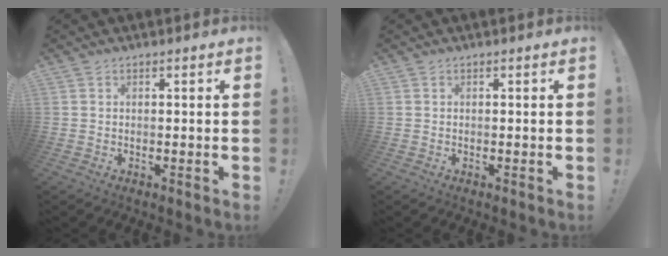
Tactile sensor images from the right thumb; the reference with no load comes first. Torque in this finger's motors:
{"motor_torque": [-0.11, 0.11, 0.00, 0.00, 0.00]}